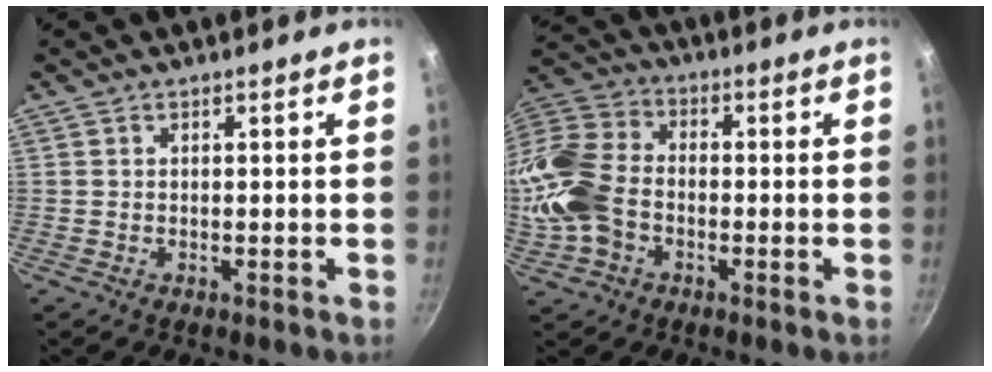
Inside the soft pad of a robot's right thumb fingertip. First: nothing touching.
{"total": 16.2, "force": [-3.6, 11.8, 10.5], "torque": [-0.219, 0.032, -0.086]}